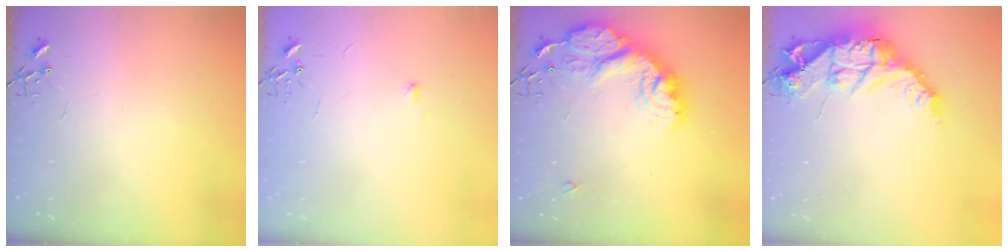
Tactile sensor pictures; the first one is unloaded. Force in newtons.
{"total": 3.4, "press": 3.4, "slide": 0.5}
{"total": 22.6, "press": 22.5, "slide": 1.9}
{"total": 16.2, "press": 16.2, "slide": 1.5}